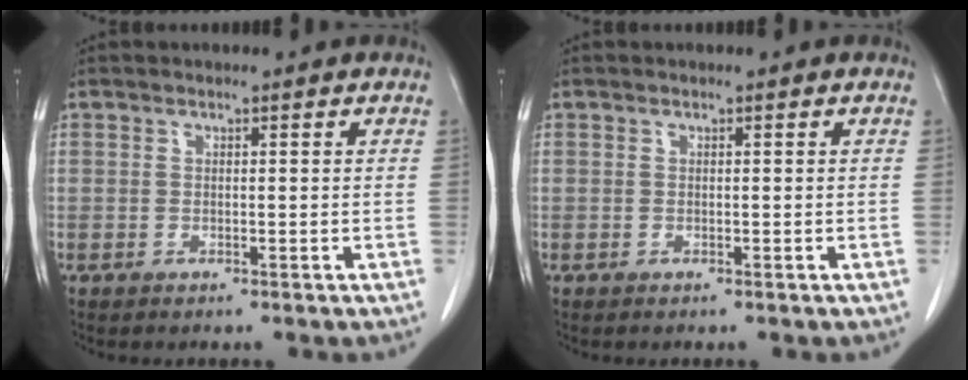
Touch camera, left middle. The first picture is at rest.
{"total": 0.0}